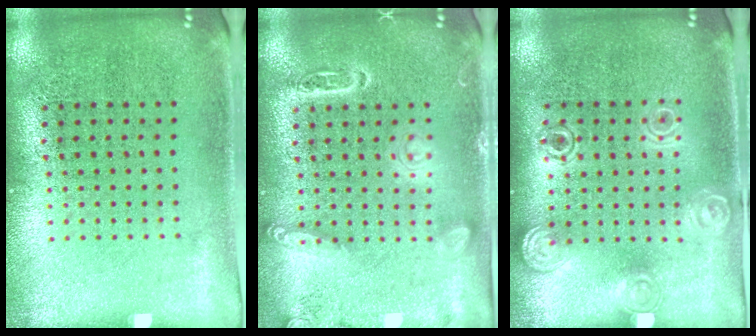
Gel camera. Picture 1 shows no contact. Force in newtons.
{"total": 2.8, "press": 2.8, "slide": 0.2}
{"total": 1.3, "press": 1.2, "slide": 0.4}